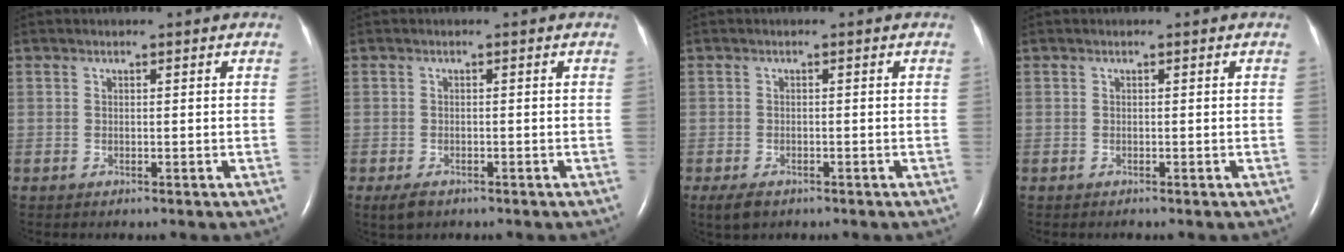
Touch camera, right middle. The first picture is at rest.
{"total": 2.4, "force": [-1.5, 1.2, 1.4], "torque": [-0.033, -0.005, -0.020]}
{"total": 2.9, "force": [-1.9, 1.4, 1.6], "torque": [-0.035, -0.006, -0.026]}
{"total": 0.0}